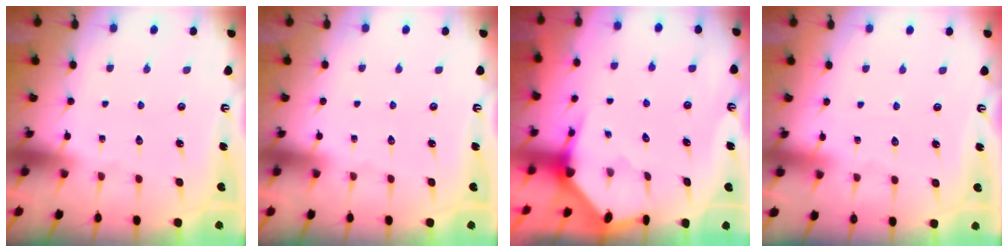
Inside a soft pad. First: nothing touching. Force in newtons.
{"total": 0.0}
{"total": 3.3, "press": 3.3, "slide": 0.3}
{"total": 2.1, "press": 2.1, "slide": 0.2}